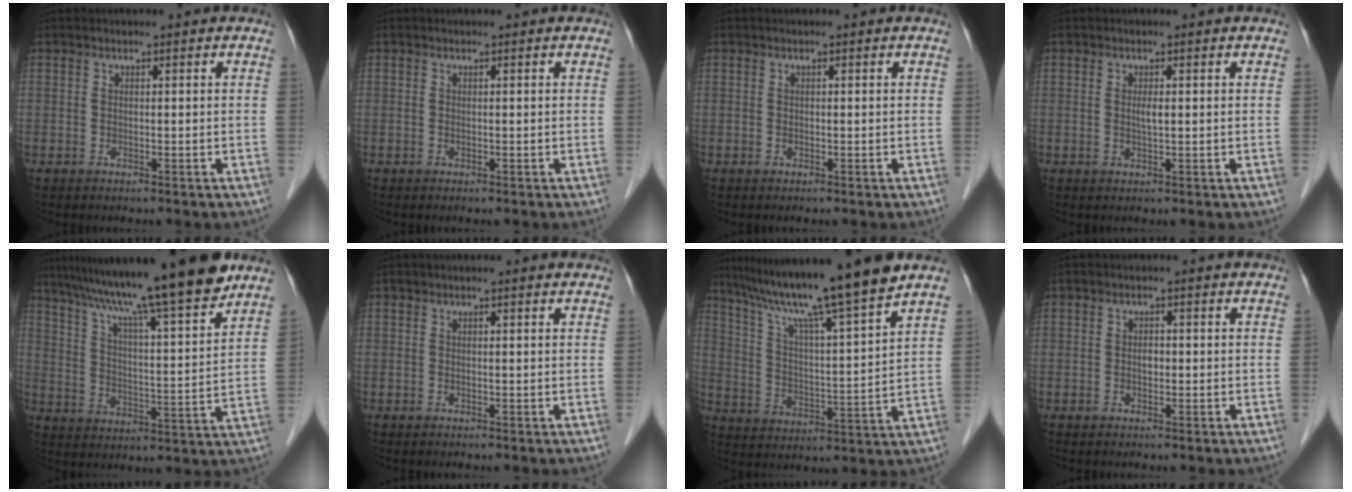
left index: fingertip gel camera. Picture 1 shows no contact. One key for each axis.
{"total": 0.0}
{"total": 0.0}
{"total": 1.3, "fx": 0.2, "fy": 0.2, "fz": 1.3, "tx": -0.026, "ty": -0.001, "tz": 0.002}
{"total": 20.2, "fx": 16.2, "fy": 0.0, "fz": 12.0, "tx": -0.193, "ty": 0.010, "tz": 0.250}
{"total": 0.9, "fx": 0.6, "fy": 0.0, "fz": 0.6, "tx": -0.013, "ty": 0.008, "tz": 0.010}
{"total": 17.2, "fx": 13.9, "fy": -1.8, "fz": 9.9, "tx": -0.168, "ty": -0.003, "tz": 0.225}
{"total": 1.2, "fx": -0.1, "fy": 0.8, "fz": 0.9, "tx": -0.016, "ty": 0.002, "tz": -0.002}